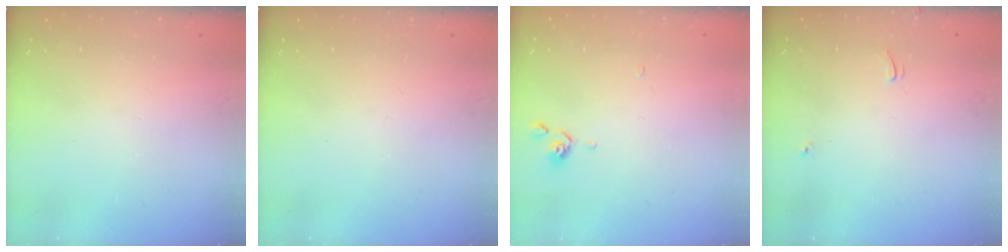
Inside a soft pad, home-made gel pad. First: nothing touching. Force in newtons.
{"total": 0.0}
{"total": 0.0}
{"total": 5.4, "press": 5.4, "slide": 0.1}